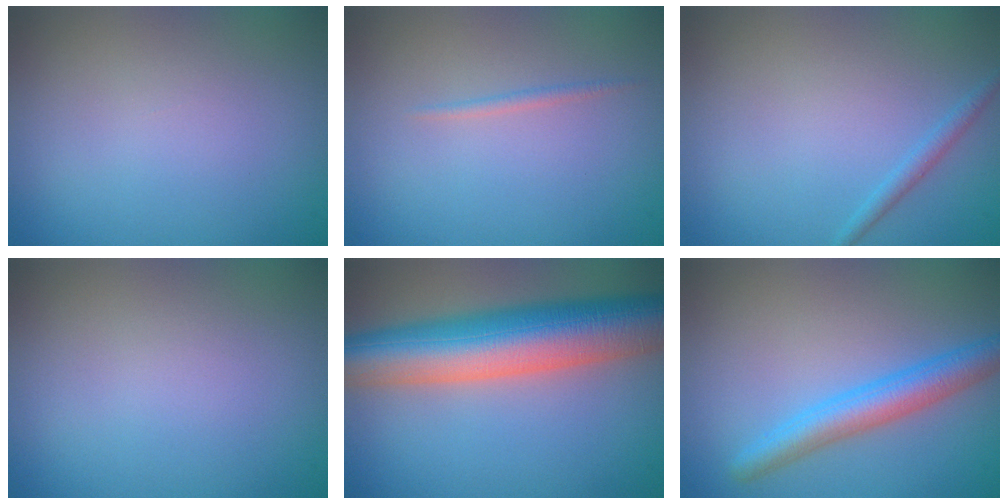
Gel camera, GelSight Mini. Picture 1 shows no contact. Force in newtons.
{"total": 0.7, "press": 0.7, "slide": 0.1}
{"total": 1.1, "press": 1.1, "slide": 0.0}
{"total": 0.0}
{"total": 11.0, "press": 11.0, "slide": 0.3}
{"total": 3.8, "press": 3.8, "slide": 0.1}